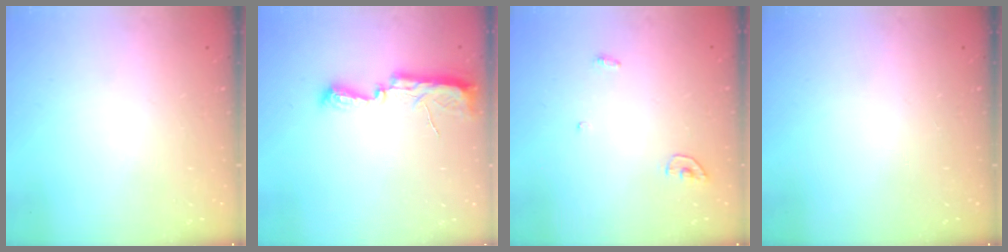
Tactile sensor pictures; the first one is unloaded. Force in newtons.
{"total": 8.1, "press": 8.0, "slide": 0.8}
{"total": 3.6, "press": 3.5, "slide": 0.4}
{"total": 0.0}